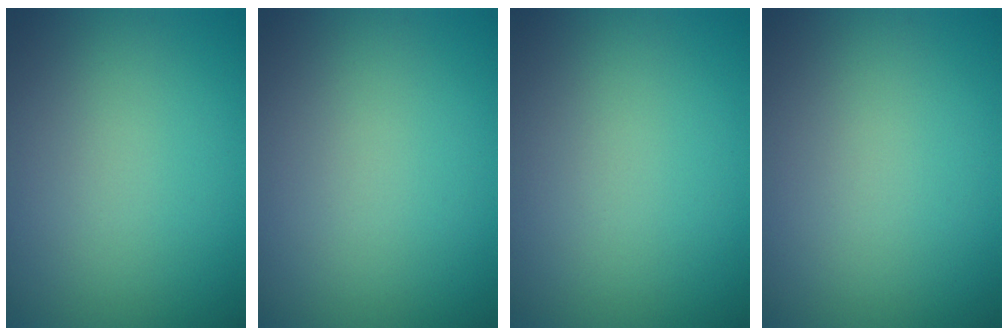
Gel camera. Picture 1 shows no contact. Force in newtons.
{"total": 0.0}
{"total": 0.0}
{"total": 0.0}